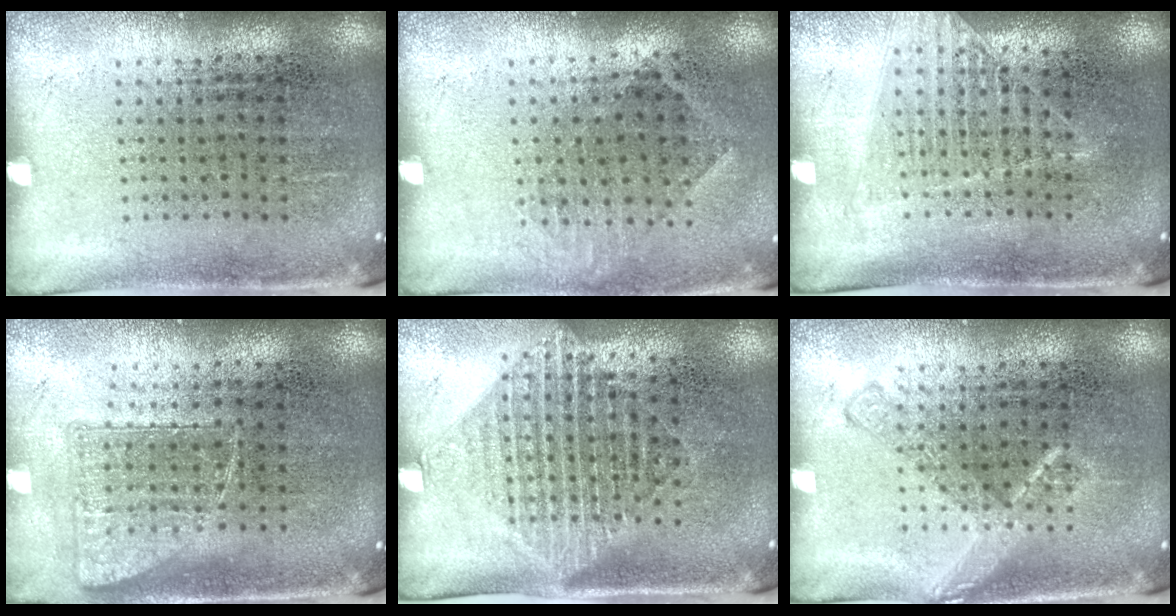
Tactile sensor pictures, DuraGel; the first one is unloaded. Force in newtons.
{"total": 0.9, "press": 0.8, "slide": 0.6}
{"total": 1.2, "press": 1.2, "slide": 0.0}
{"total": 0.8, "press": 0.8, "slide": 0.2}
{"total": 1.5, "press": 1.2, "slide": 0.9}
{"total": 2.4, "press": 2.4, "slide": 0.4}